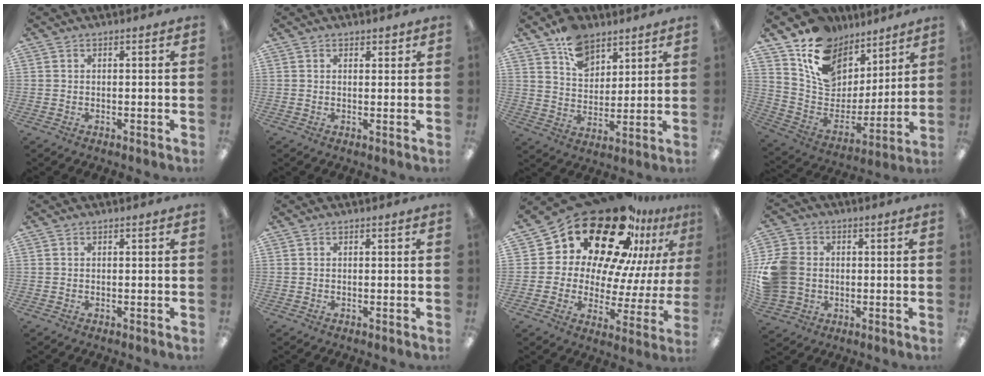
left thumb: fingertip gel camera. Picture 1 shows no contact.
{"total": 1.4, "force": [1.0, 0.9, 0.3], "torque": [0.001, -0.002, 0.017]}
{"total": 10.6, "force": [7.5, 6.5, 3.8], "torque": [-0.062, -0.037, 0.140]}
{"total": 16.0, "force": [10.8, 10.5, 5.5], "torque": [-0.121, -0.069, 0.206]}
{"total": 0.0}
{"total": 0.0}
{"total": 26.2, "force": [18.7, 13.3, 12.7], "torque": [-0.225, -0.139, 0.329]}
{"total": 11.7, "force": [0.0, 10.0, 6.2], "torque": [-0.145, 0.023, 0.004]}